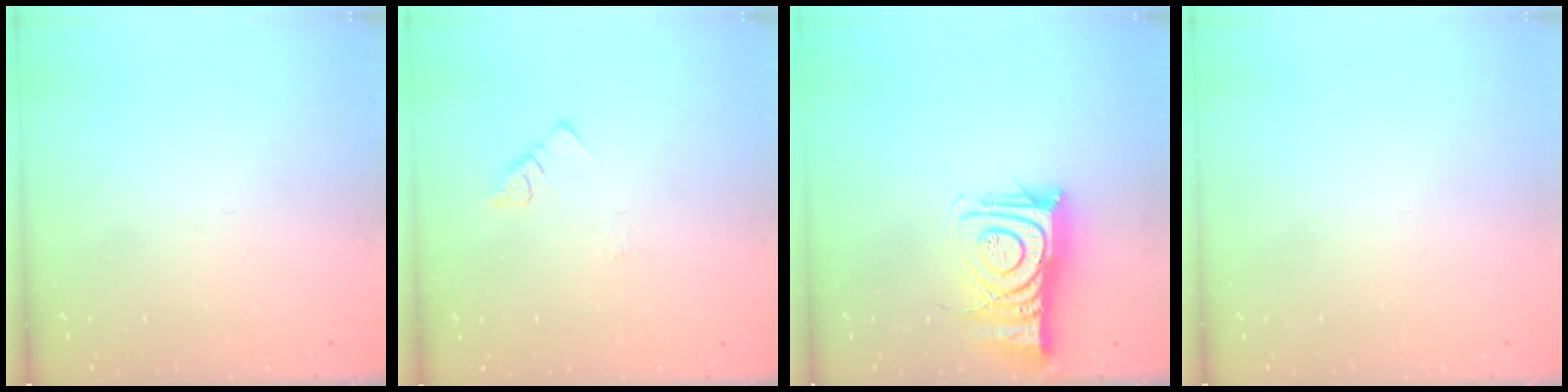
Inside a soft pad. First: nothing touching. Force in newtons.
{"total": 1.8, "press": 1.8, "slide": 0.3}
{"total": 14.1, "press": 14.0, "slide": 1.3}
{"total": 1.6, "press": 1.6, "slide": 0.1}